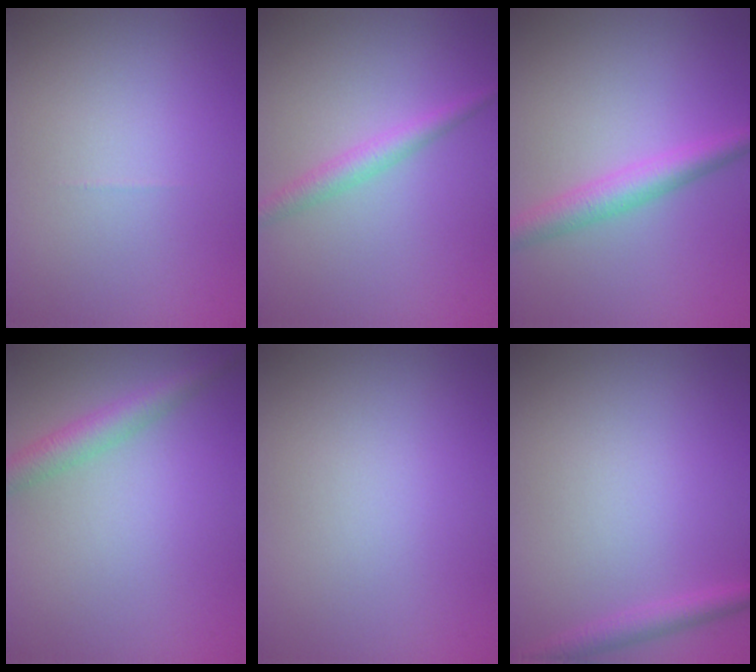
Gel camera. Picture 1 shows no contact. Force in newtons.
{"total": 2.2, "press": 2.1, "slide": 0.1}
{"total": 3.3, "press": 3.3, "slide": 0.2}
{"total": 2.8, "press": 2.8, "slide": 0.2}
{"total": 0.0}
{"total": 1.8, "press": 1.8, "slide": 0.1}